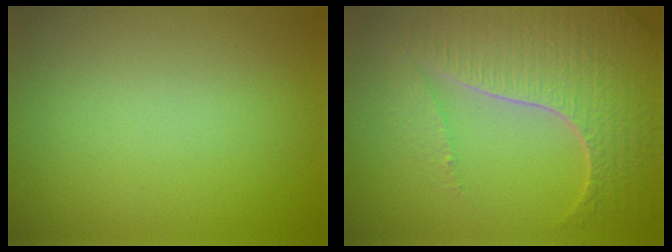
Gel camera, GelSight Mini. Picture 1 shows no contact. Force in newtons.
{"total": 7.6, "press": 5.5, "slide": 5.2}